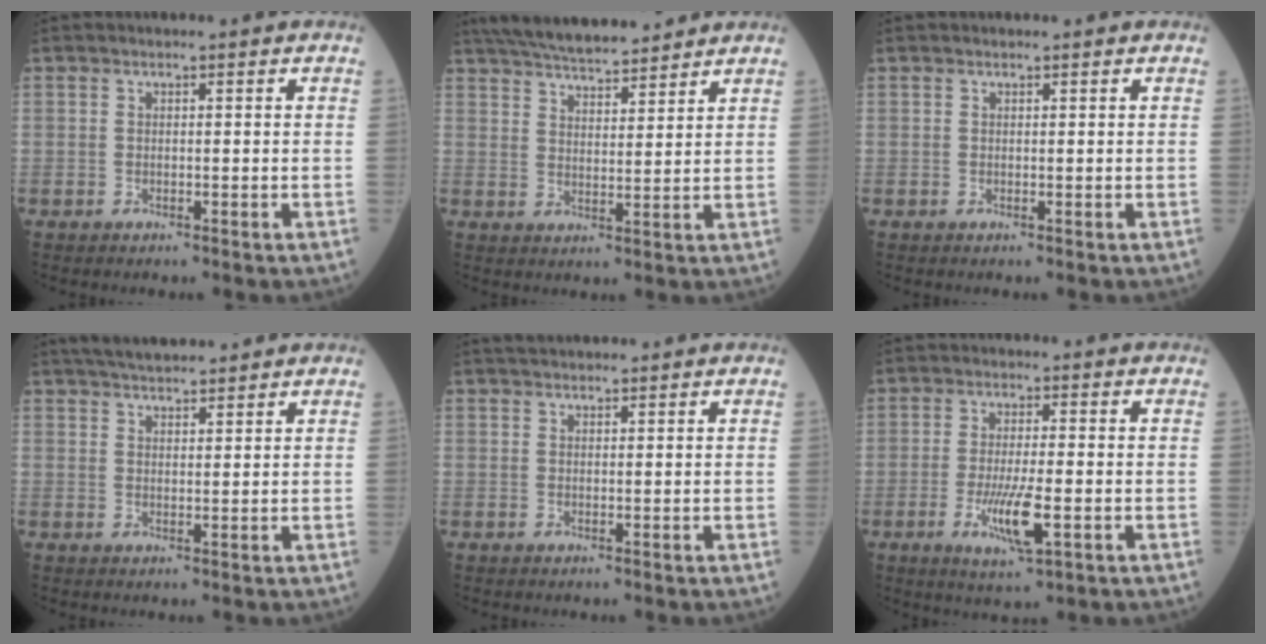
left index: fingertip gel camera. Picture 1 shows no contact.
{"total": 12.3, "force": [11.0, 2.0, 5.0], "torque": [-0.088, 0.019, 0.178]}
{"total": 0.0}
{"total": 7.5, "force": [6.7, 1.3, 3.0], "torque": [-0.049, 0.028, 0.107]}
{"total": 4.1, "force": [3.7, 0.8, 1.5], "torque": [-0.017, 0.035, 0.058]}
{"total": 6.9, "force": [-2.2, 1.0, 6.4], "torque": [-0.128, -0.015, -0.035]}